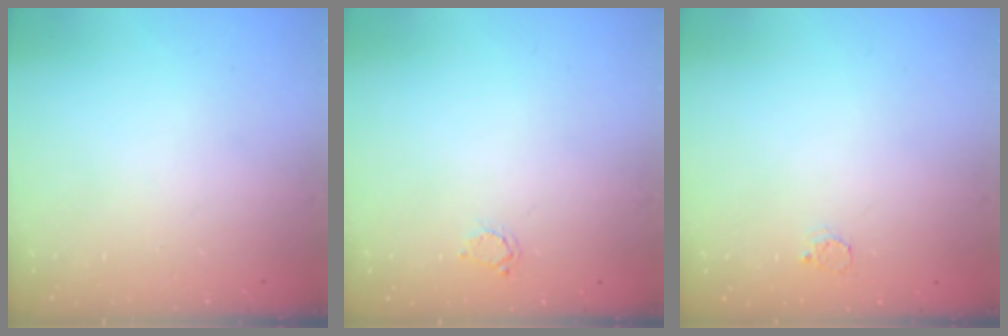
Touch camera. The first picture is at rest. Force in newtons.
{"total": 2.0, "press": 2.0, "slide": 0.3}
{"total": 2.5, "press": 2.5, "slide": 0.3}